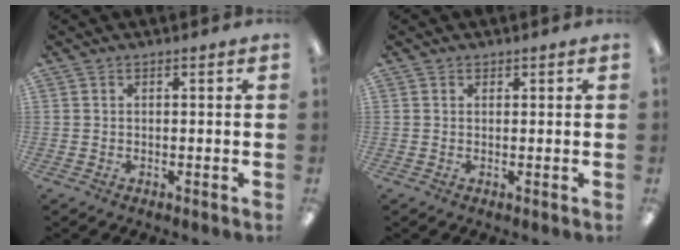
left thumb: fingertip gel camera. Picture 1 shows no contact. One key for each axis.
{"total": 0.7, "fx": 0.5, "fy": 0.4, "fz": 0.0, "tx": 0.008, "ty": -0.002, "tz": 0.008}